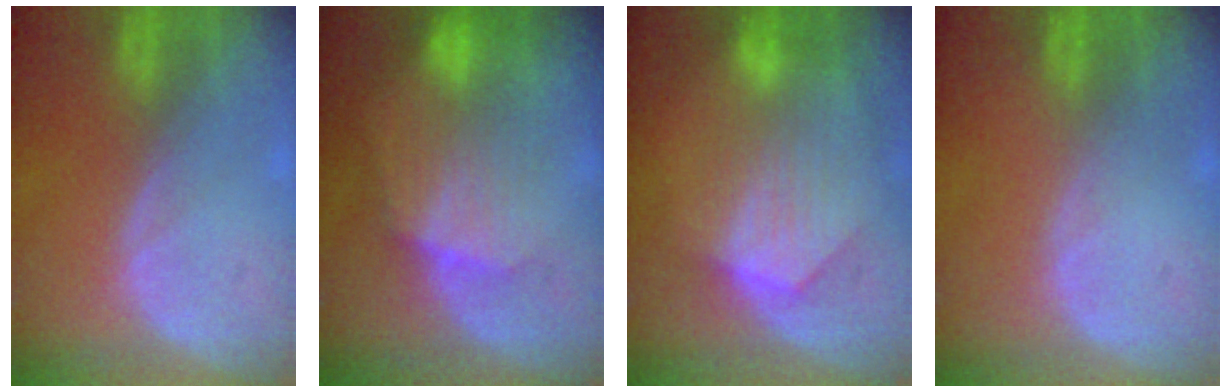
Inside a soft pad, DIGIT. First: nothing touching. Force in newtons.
{"total": 8.3, "press": 8.1, "slide": 2.0}
{"total": 8.6, "press": 7.8, "slide": 3.5}
{"total": 0.0}